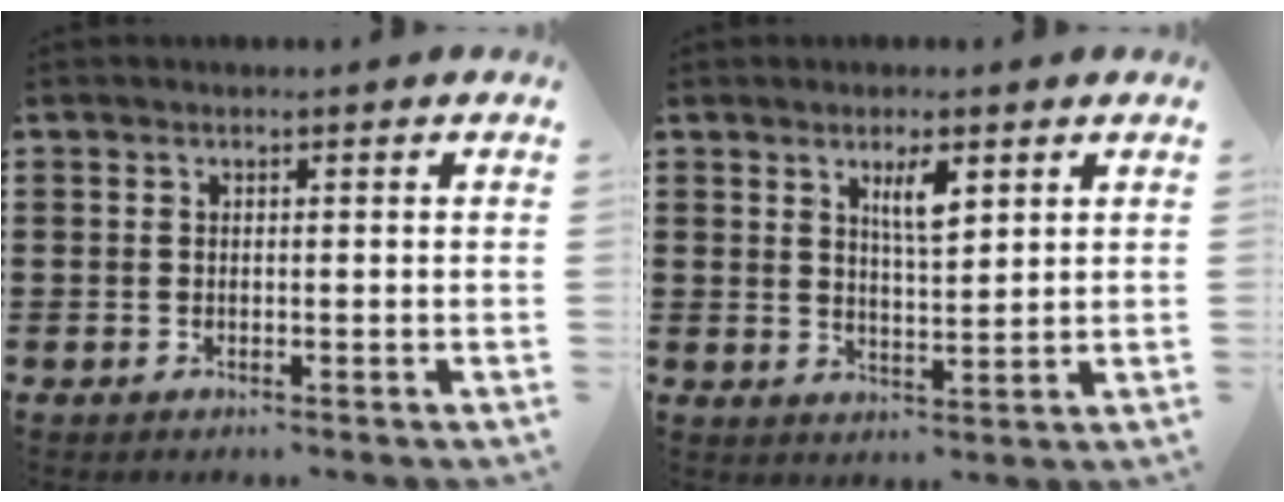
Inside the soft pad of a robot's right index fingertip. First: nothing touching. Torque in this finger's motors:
{"motor_torque": [0.05, -0.03, 0.17, 0.06]}